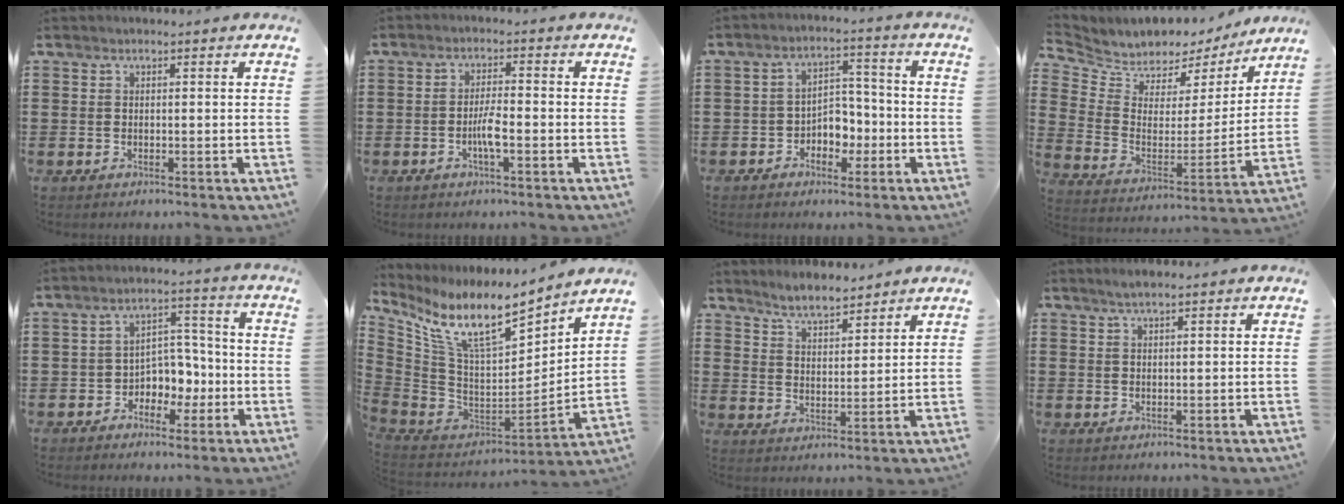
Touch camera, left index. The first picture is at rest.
{"total": 3.9, "force": [-1.3, 0.6, 3.6], "torque": [-0.077, -0.003, -0.027]}
{"total": 4.3, "force": [-2.2, 3.0, 2.1], "torque": [-0.045, 0.011, -0.047]}
{"total": 5.7, "force": [5.3, 2.1, -0.4], "torque": [-0.034, -0.052, 0.090]}
{"total": 5.2, "force": [-1.8, 4.3, 2.2], "torque": [-0.044, 0.007, -0.038]}
{"total": 12.0, "force": [8.3, 2.5, 8.3], "torque": [-0.181, -0.060, 0.140]}
{"total": 4.7, "force": [4.5, 0.5, 0.9], "torque": [-0.033, -0.013, 0.084]}
{"total": 1.8, "force": [1.4, 0.2, 1.1], "torque": [-0.022, 0.002, 0.025]}